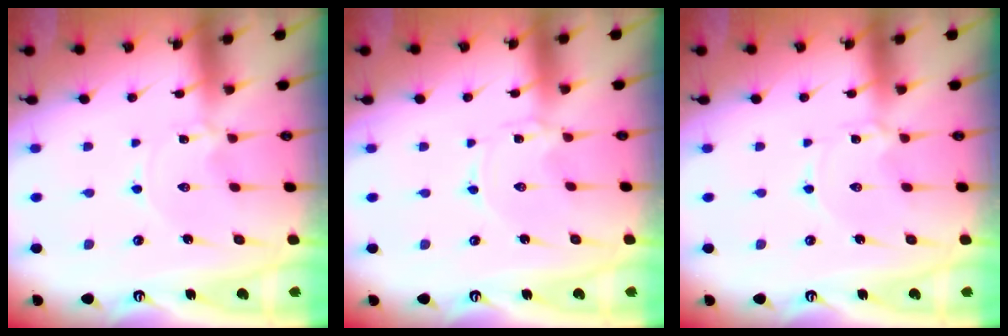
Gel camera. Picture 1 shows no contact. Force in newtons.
{"total": 0.0}
{"total": 2.2, "press": 2.2, "slide": 0.3}